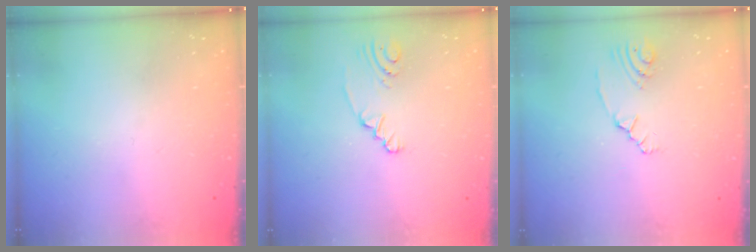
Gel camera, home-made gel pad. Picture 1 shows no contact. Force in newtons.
{"total": 2.6, "press": 2.6, "slide": 0.6}
{"total": 1.8, "press": 1.5, "slide": 1.0}